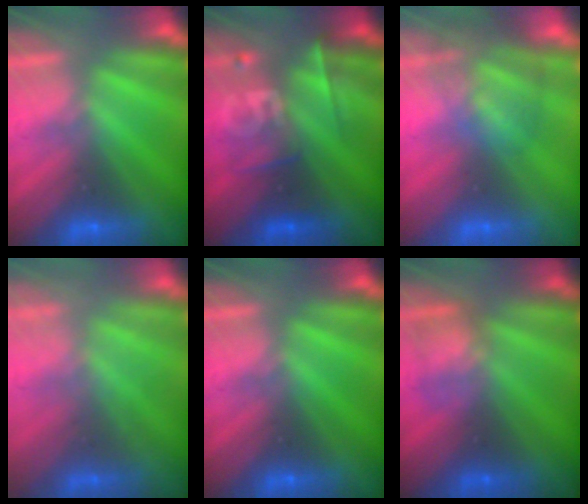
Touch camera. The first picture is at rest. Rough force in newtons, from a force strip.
{"total": 2.3}
{"total": 3.7}
{"total": 2.3}
{"total": 0.0}
{"total": 2.3}